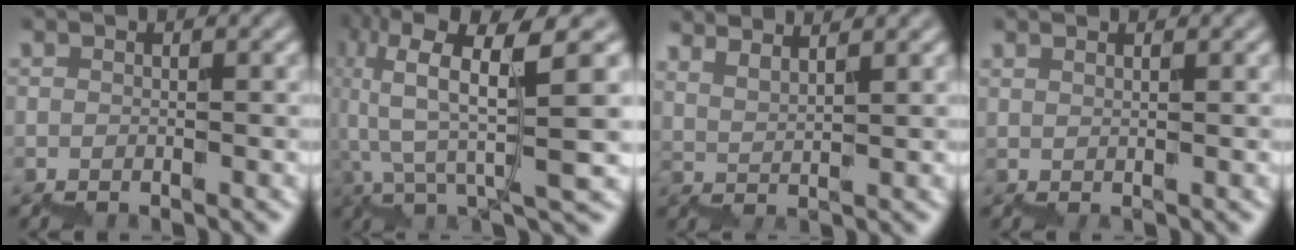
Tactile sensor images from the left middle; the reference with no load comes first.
{"total": 11.0, "force": [5.4, 2.5, 9.2], "torque": [-0.173, 0.025, 0.103]}
{"total": 5.0, "force": [4.7, 1.0, 1.2], "torque": [-0.011, 0.018, 0.056]}
{"total": 0.9, "force": [0.8, 0.2, 0.4], "torque": [0.007, -0.003, 0.015]}